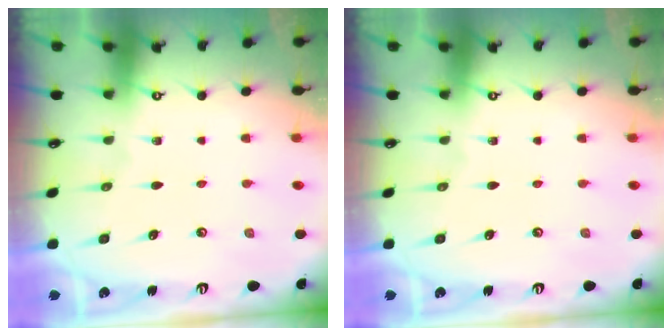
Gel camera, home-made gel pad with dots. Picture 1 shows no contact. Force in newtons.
{"total": 0.0}